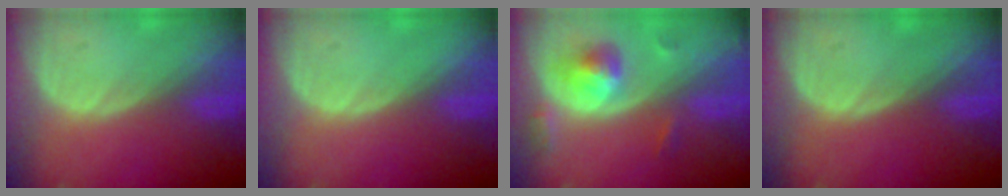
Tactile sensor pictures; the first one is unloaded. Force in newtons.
{"total": 0.0}
{"total": 5.6, "press": 5.1, "slide": 2.2}
{"total": 0.0}